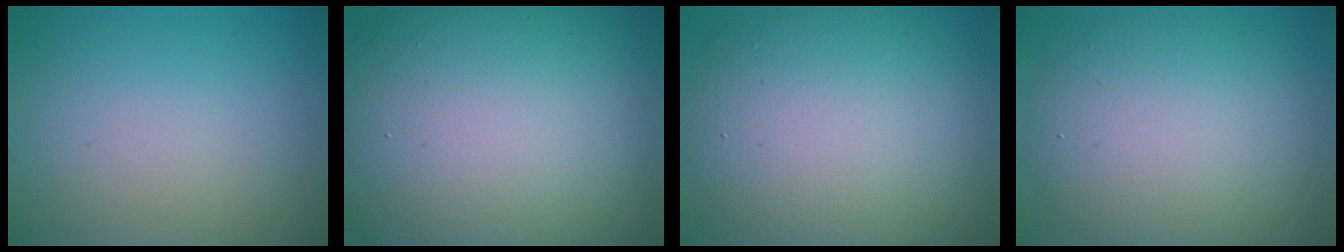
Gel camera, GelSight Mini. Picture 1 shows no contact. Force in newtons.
{"total": 18.4, "press": 18.3, "slide": 1.2}
{"total": 12.4, "press": 12.4, "slide": 1.0}
{"total": 9.4, "press": 9.3, "slide": 0.7}